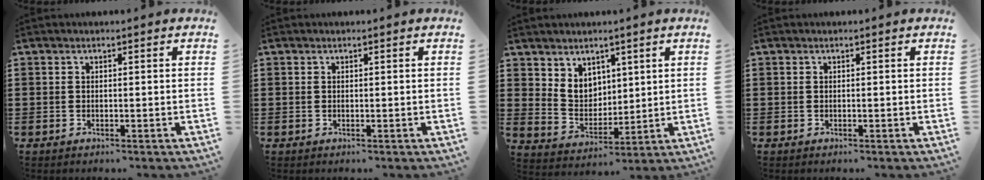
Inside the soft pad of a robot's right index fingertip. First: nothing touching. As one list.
[{"total": 0.0}, {"total": 5.6, "force": [3.5, 4.2, 1.2], "torque": [-0.038, -0.004, 0.065]}, {"total": 0.0}]